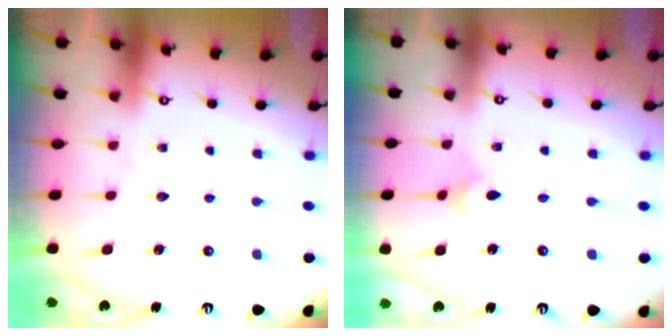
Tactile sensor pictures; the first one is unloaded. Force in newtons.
{"total": 2.7, "press": 2.6, "slide": 0.5}